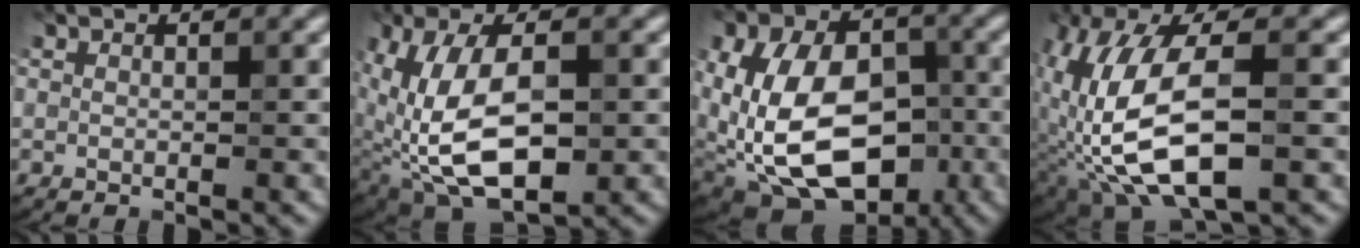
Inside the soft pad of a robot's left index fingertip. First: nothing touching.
{"total": 11.5, "force": [-1.6, 6.5, 9.3], "torque": [-0.196, -0.014, -0.029]}
{"total": 13.9, "force": [-3.5, 9.2, 9.8], "torque": [-0.171, -0.012, -0.057]}
{"total": 11.2, "force": [-1.5, 5.1, 9.8], "torque": [-0.214, 0.002, -0.034]}